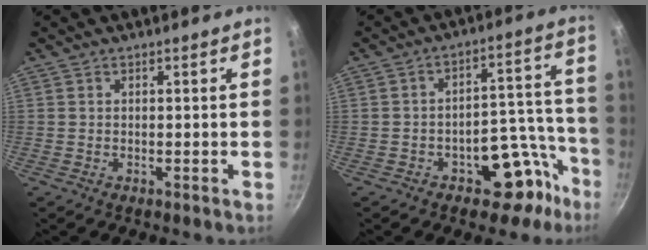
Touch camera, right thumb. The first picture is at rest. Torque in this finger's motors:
{"motor_torque": [2.92, 2.09, 0.89, -0.60, 0.02]}